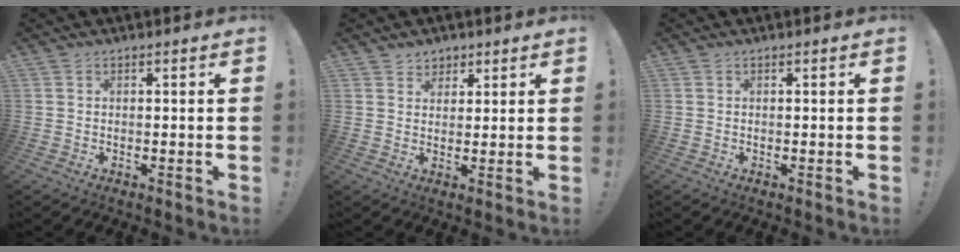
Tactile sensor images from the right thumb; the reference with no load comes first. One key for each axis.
{"total": 3.8, "fx": 2.5, "fy": 2.8, "fz": 0.1, "tx": 0.002, "ty": -0.015, "tz": 0.046}
{"total": 0.0}